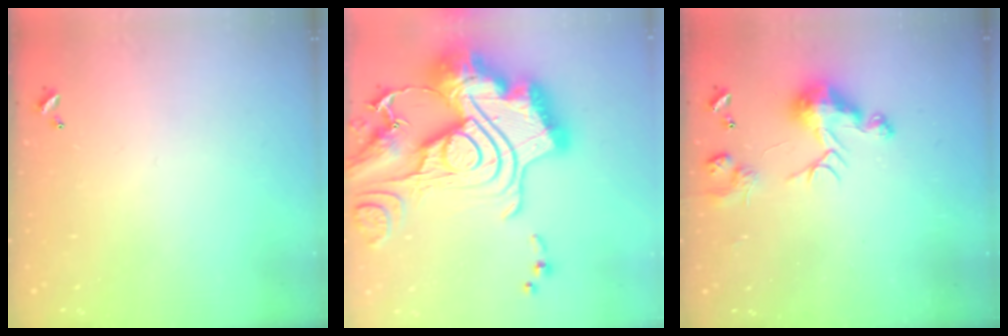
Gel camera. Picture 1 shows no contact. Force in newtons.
{"total": 3.9, "press": 3.2, "slide": 2.3}
{"total": 8.3, "press": 8.3, "slide": 0.7}